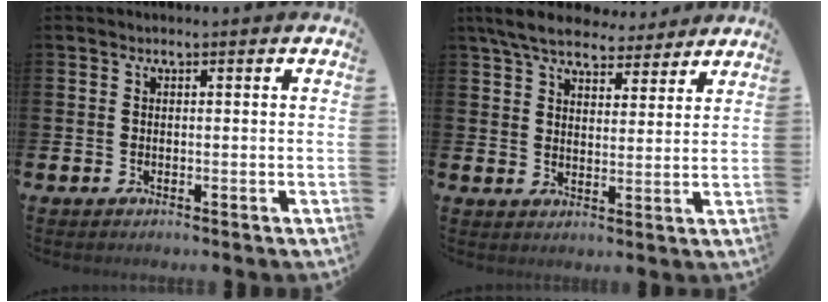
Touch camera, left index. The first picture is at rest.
{"total": 7.8, "force": [7.3, 2.0, 2.0], "torque": [-0.073, -0.046, 0.130]}